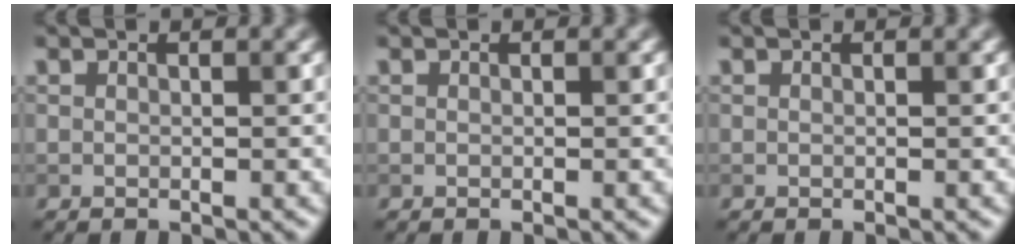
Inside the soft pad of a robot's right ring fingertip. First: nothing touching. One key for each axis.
{"total": 0.0}
{"total": 0.0}